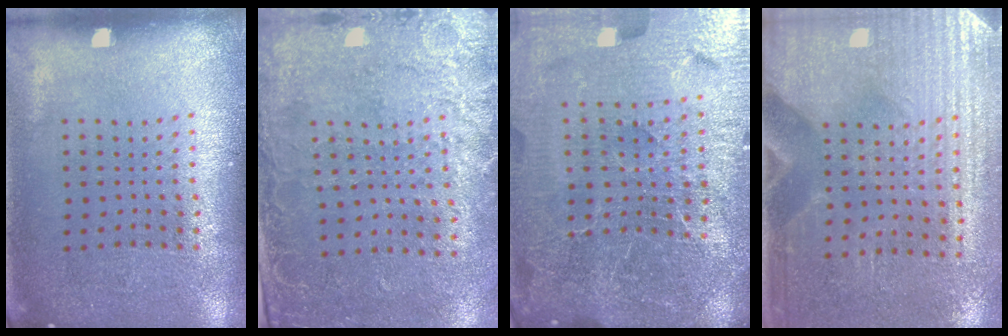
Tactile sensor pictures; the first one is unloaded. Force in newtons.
{"total": 2.7, "press": 2.2, "slide": 1.5}
{"total": 6.2, "press": 5.5, "slide": 3.0}
{"total": 3.1, "press": 2.8, "slide": 1.3}